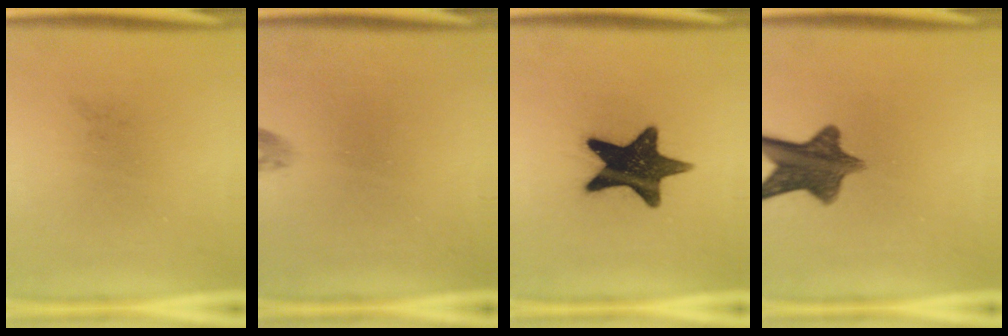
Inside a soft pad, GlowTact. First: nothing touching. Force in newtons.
{"total": 0.9}
{"total": 16.2}
{"total": 10.4}